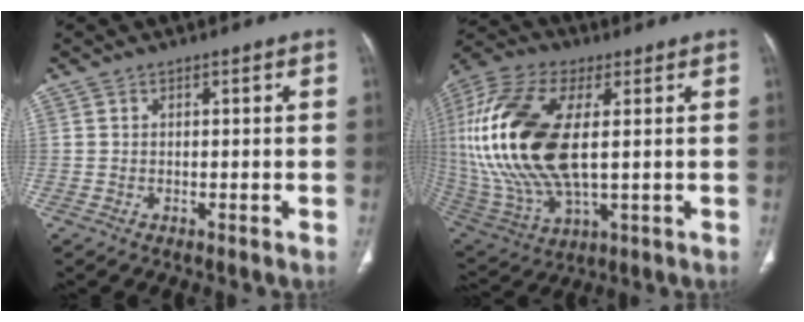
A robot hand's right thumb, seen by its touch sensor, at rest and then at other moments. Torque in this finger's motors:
{"motor_torque": [2.48, 2.52, 1.78, -0.99, 0.87]}